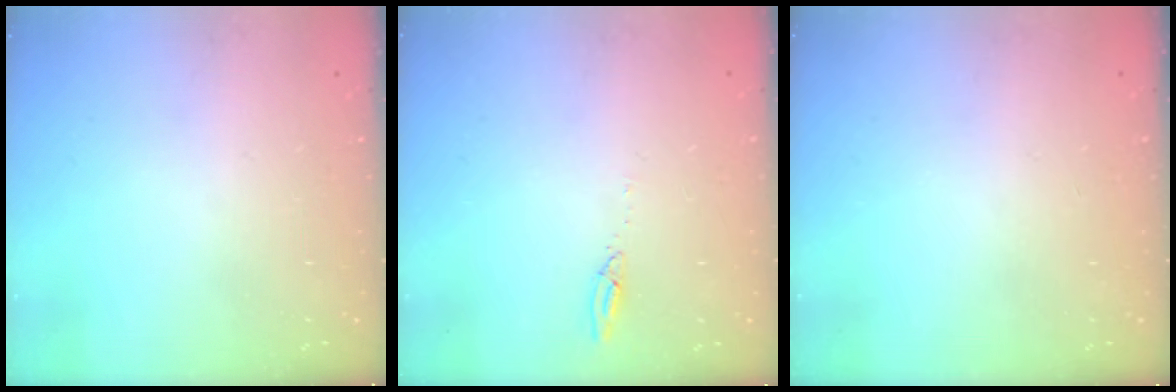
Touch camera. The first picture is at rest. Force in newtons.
{"total": 2.7, "press": 2.7, "slide": 0.2}
{"total": 0.0}